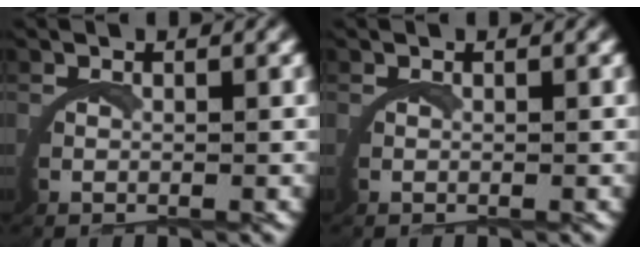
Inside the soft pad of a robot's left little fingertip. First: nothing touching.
{"total": 0.0}